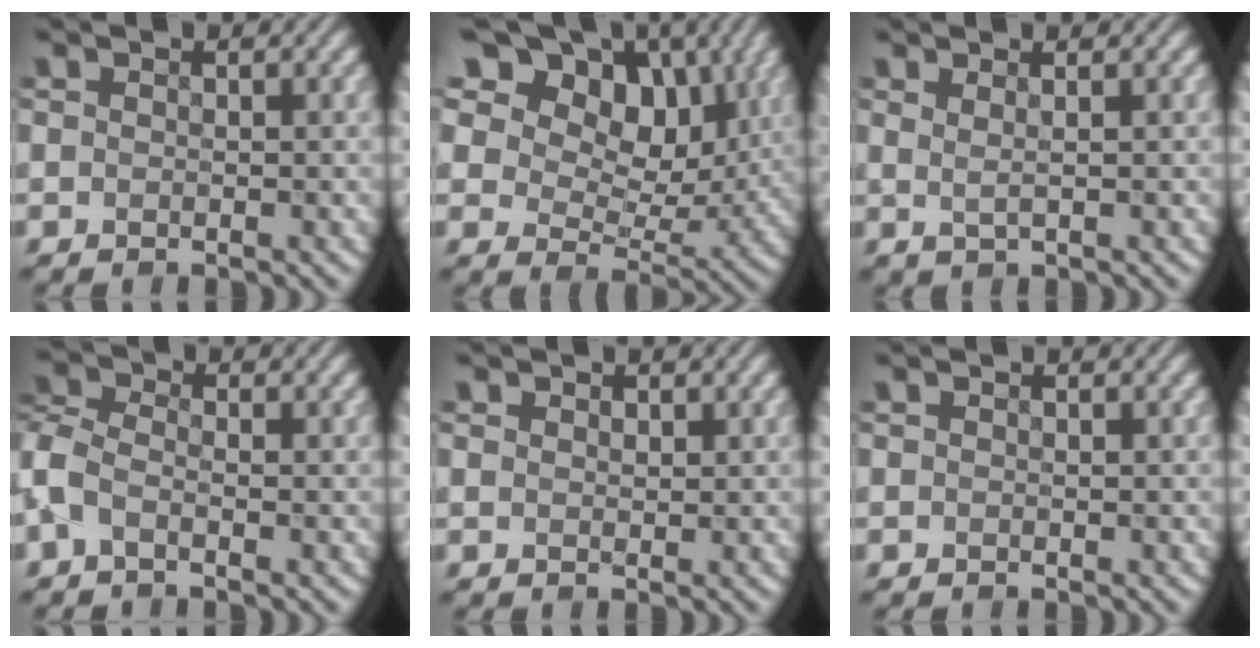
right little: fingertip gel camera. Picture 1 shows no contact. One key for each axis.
{"total": 17.6, "fx": 9.9, "fy": 10.9, "fz": 9.6, "tx": -0.195, "ty": 0.045, "tz": 0.177}
{"total": 2.1, "fx": 1.2, "fy": 0.7, "fz": 1.5, "tx": -0.022, "ty": -0.005, "tz": 0.008}
{"total": 2.9, "fx": -1.0, "fy": 1.6, "fz": 2.1, "tx": -0.055, "ty": 0.009, "tz": -0.041}
{"total": 0.8, "fx": 0.5, "fy": 0.5, "fz": 0.2, "tx": -0.003, "ty": 0.002, "tz": 0.006}
{"total": 0.0}